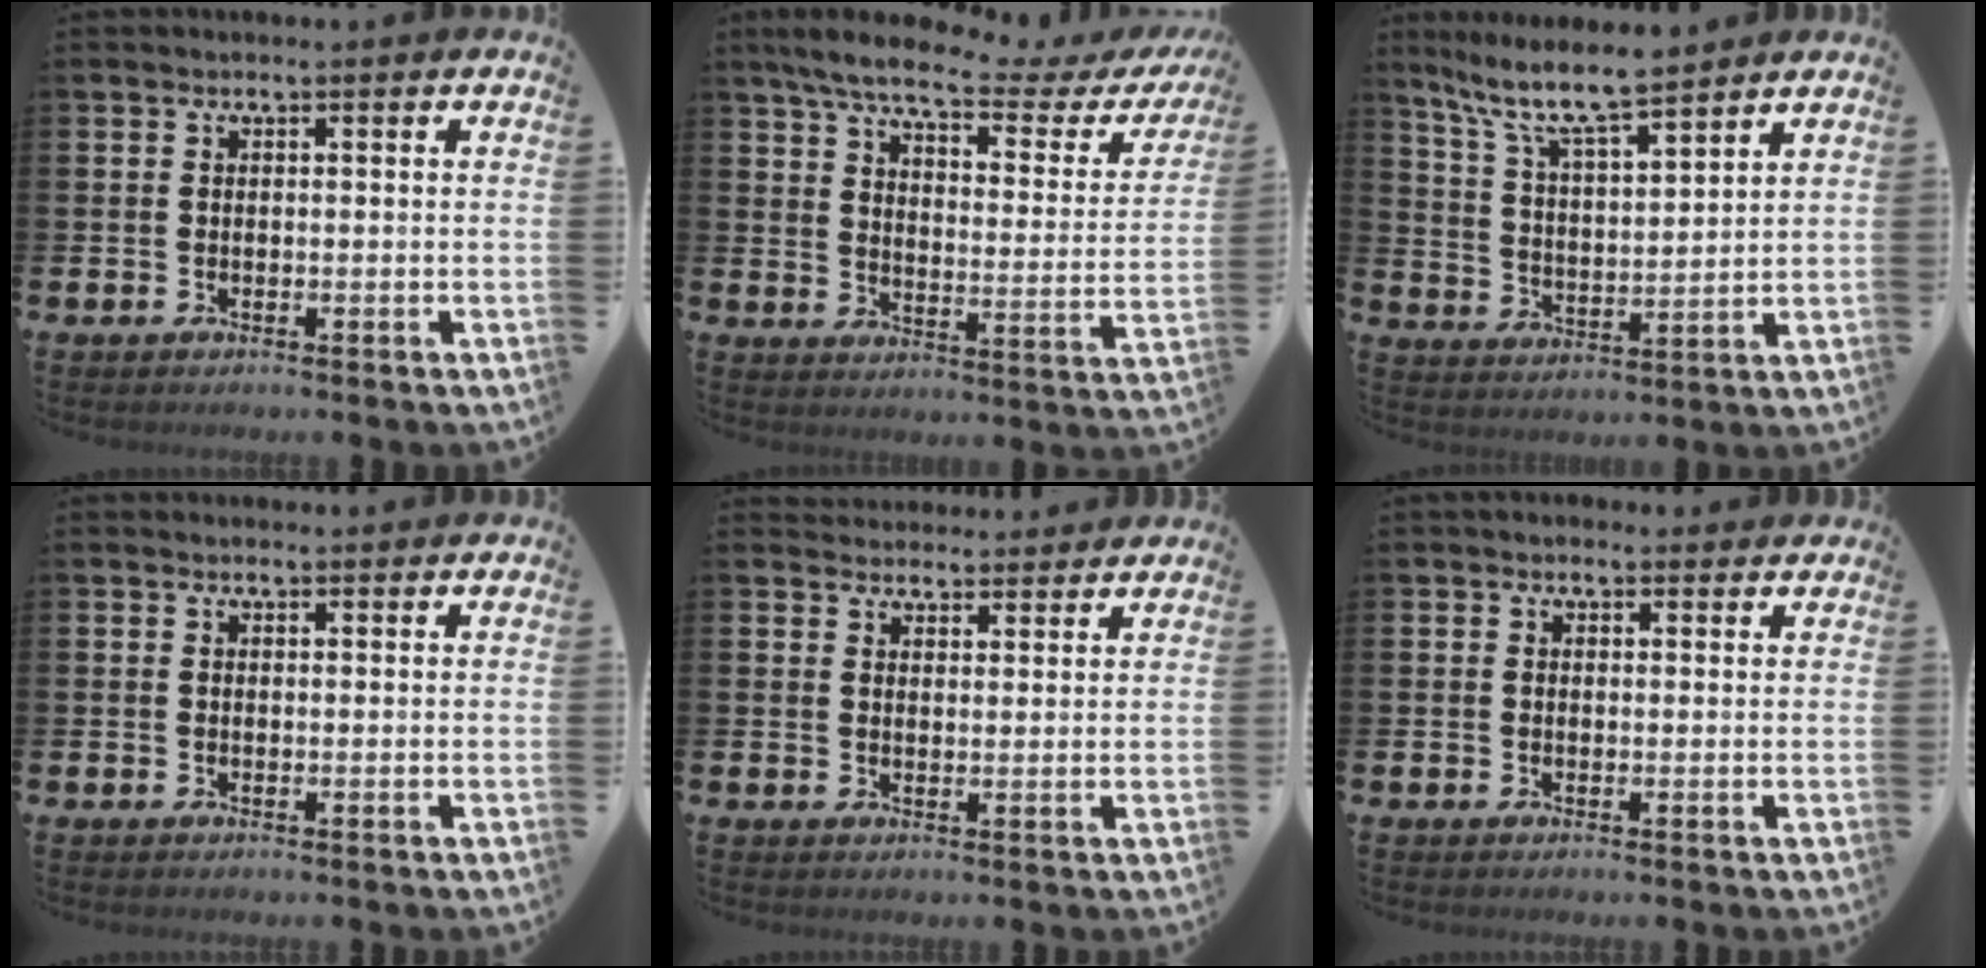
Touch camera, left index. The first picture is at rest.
{"total": 7.6, "force": [6.0, 1.6, 4.4], "torque": [-0.104, -0.030, 0.097]}
{"total": 8.8, "force": [7.8, 1.1, 4.0], "torque": [-0.111, -0.039, 0.136]}
{"total": 0.8, "force": [0.8, 0.2, 0.2], "torque": [0.005, 0.000, 0.012]}
{"total": 3.5, "force": [3.3, 0.8, -0.3], "torque": [-0.002, -0.015, 0.062]}
{"total": 1.3, "force": [1.1, 0.6, 0.2], "torque": [0.003, 0.003, 0.018]}